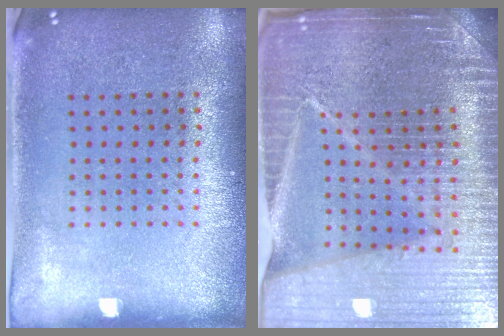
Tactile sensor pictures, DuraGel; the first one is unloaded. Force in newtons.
{"total": 6.3, "press": 5.5, "slide": 3.0}